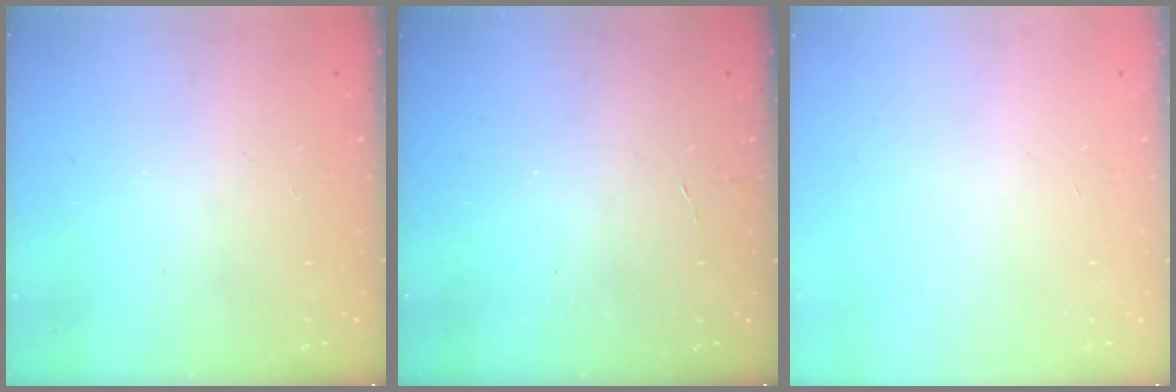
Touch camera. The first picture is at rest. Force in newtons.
{"total": 2.8, "press": 2.8, "slide": 0.3}
{"total": 0.0}